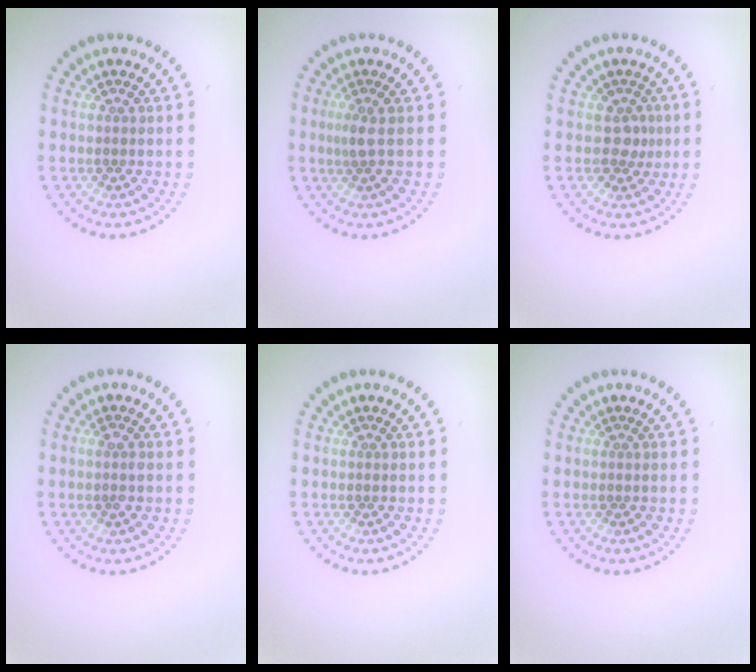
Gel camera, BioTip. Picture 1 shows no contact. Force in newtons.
{"total": 1.3, "press": 1.1, "slide": 0.8}
{"total": 1.9, "press": 1.4, "slide": 1.2}
{"total": 1.0, "press": 1.0, "slide": 0.2}
{"total": 0.0}
{"total": 0.0}